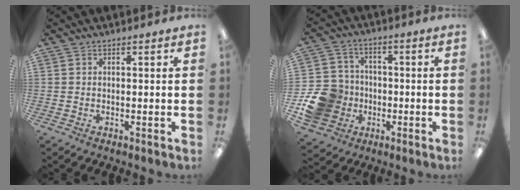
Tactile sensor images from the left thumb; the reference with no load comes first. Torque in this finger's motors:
{"motor_torque": [-0.04, 0.19, 0.04, -0.01, 0.01]}